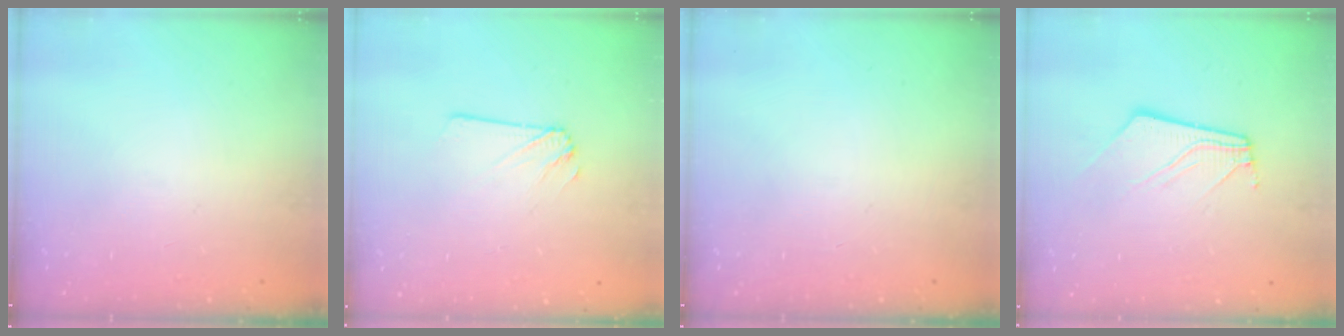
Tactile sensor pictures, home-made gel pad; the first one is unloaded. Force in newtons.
{"total": 2.0, "press": 2.0, "slide": 0.1}
{"total": 0.0}
{"total": 8.2, "press": 8.1, "slide": 1.1}